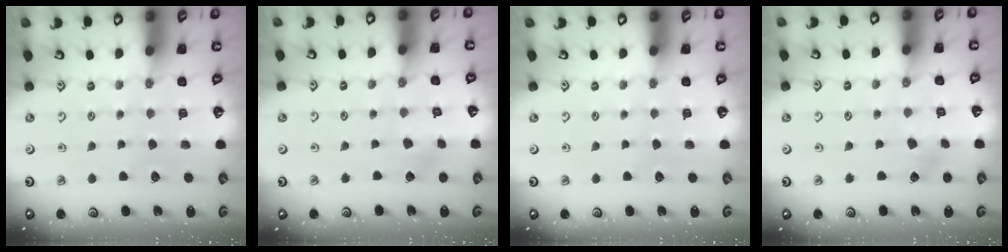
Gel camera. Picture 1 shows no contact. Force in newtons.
{"total": 2.9, "press": 2.9, "slide": 0.3}
{"total": 0.0}
{"total": 2.7, "press": 2.7, "slide": 0.4}